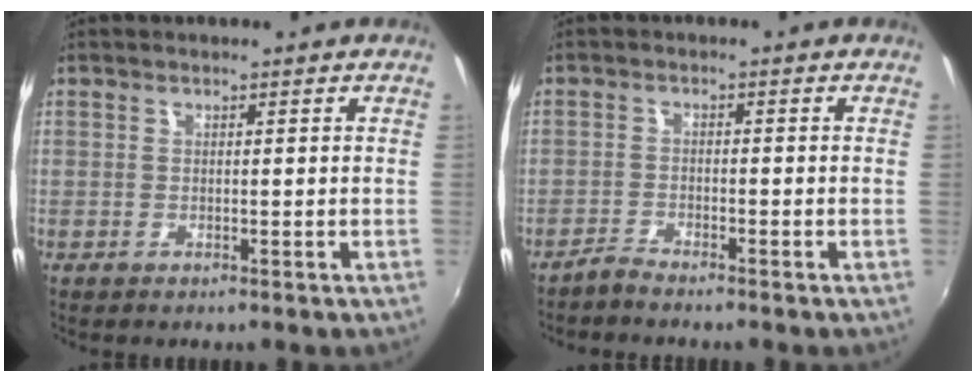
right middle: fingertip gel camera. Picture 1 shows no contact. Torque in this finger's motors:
{"motor_torque": [0.20, -0.13, -0.02, 0.00]}